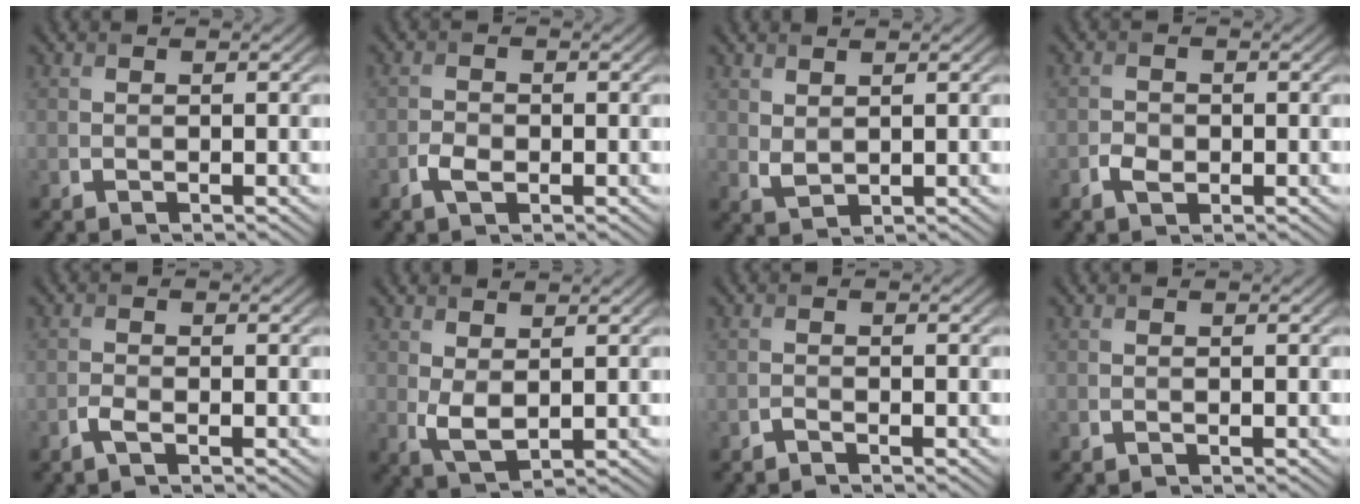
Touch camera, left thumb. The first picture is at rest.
{"total": 2.1, "force": [-1.0, 1.2, 1.4], "torque": [-0.030, 0.000, -0.021]}
{"total": 1.8, "force": [1.2, 1.0, 1.0], "torque": [-0.028, -0.005, 0.027]}
{"total": 1.8, "force": [-0.7, 1.3, 1.0], "torque": [-0.023, -0.002, -0.016]}
{"total": 1.5, "force": [-0.9, 0.4, 1.1], "torque": [-0.027, 0.001, -0.022]}
{"total": 3.2, "force": [0.9, 1.7, 2.6], "torque": [-0.061, -0.004, 0.022]}
{"total": 0.7, "force": [-0.6, 0.1, 0.4], "torque": [-0.006, 0.000, -0.014]}
{"total": 0.0}